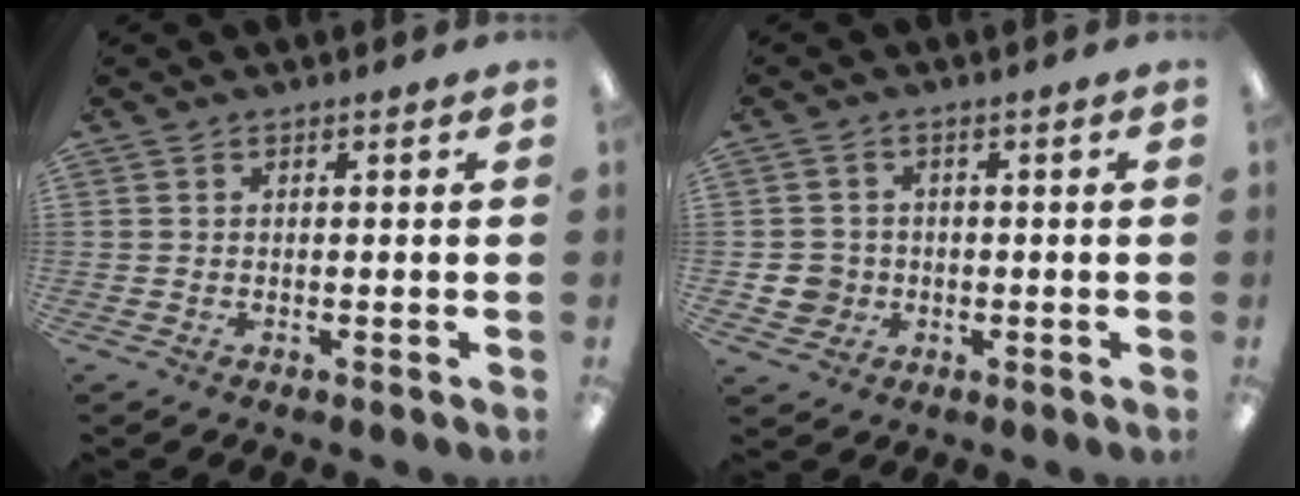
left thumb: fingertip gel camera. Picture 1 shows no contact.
{"total": 4.8, "force": [-0.8, 4.6, 1.0], "torque": [-0.020, 0.007, -0.013]}